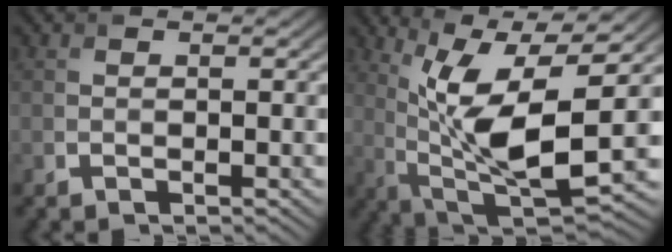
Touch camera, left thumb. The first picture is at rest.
{"total": 13.6, "force": [2.5, 4.7, 12.5], "torque": [-0.240, -0.003, 0.052]}